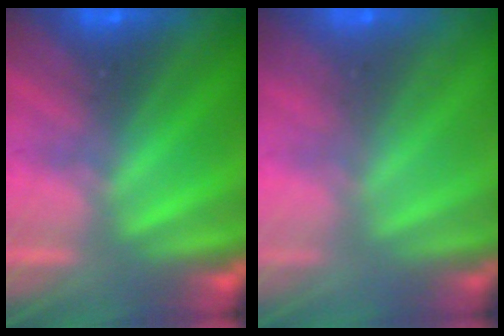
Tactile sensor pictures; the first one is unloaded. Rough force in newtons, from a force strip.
{"total": 5.8}